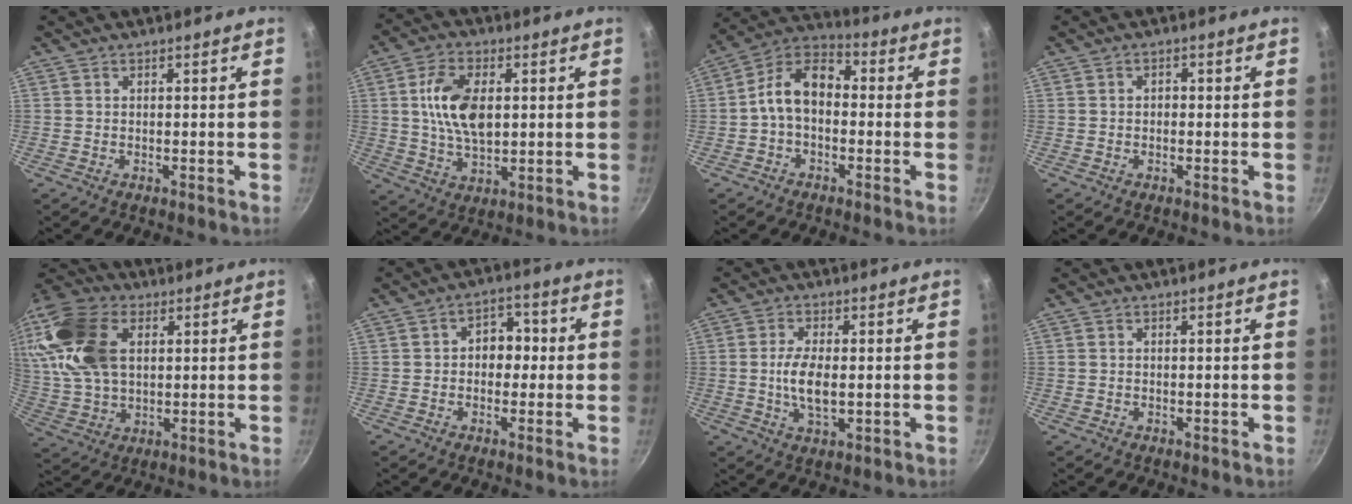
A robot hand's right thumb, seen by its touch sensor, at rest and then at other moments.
{"total": 11.6, "force": [1.9, 6.7, 9.3], "torque": [-0.156, -0.002, 0.033]}
{"total": 9.9, "force": [-1.0, 6.5, 7.4], "torque": [-0.115, 0.041, -0.039]}
{"total": 1.3, "force": [-0.1, 1.0, 0.8], "torque": [-0.011, 0.006, -0.004]}
{"total": 19.3, "force": [5.3, 12.2, 14.0], "torque": [-0.277, 0.004, 0.100]}
{"total": 6.2, "force": [0.0, 4.7, 4.0], "torque": [-0.010, 0.015, -0.009]}
{"total": 6.8, "force": [-0.4, 3.1, 6.0], "torque": [-0.122, -0.001, -0.007]}
{"total": 0.0}